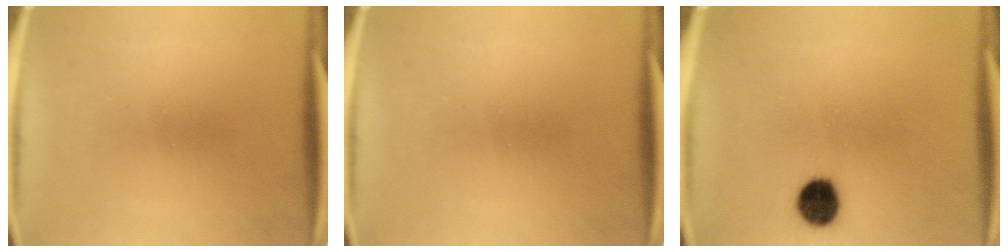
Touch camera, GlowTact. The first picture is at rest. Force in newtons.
{"total": 0.0}
{"total": 6.7}